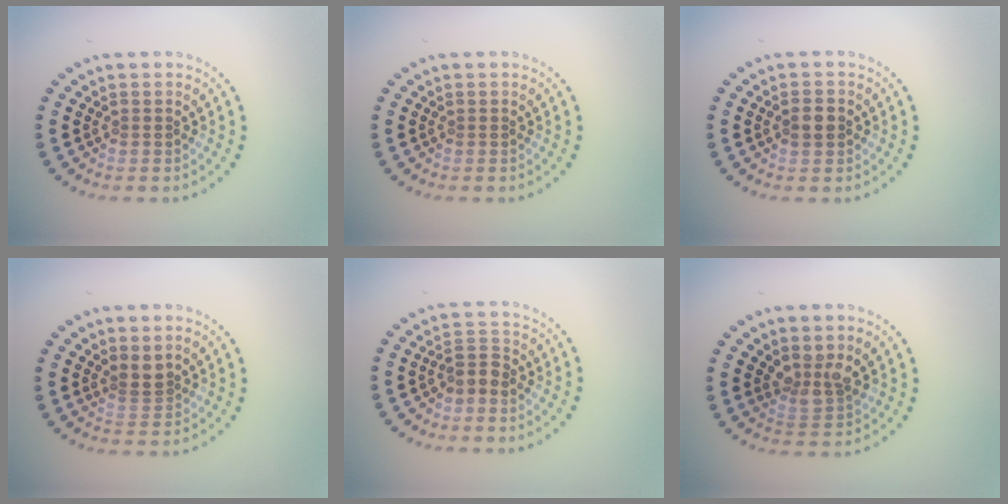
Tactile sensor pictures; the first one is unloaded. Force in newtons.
{"total": 0.0}
{"total": 1.7, "press": 1.7, "slide": 0.1}
{"total": 1.6, "press": 1.1, "slide": 1.1}
{"total": 1.8, "press": 1.6, "slide": 1.0}
{"total": 2.8, "press": 2.2, "slide": 1.6}